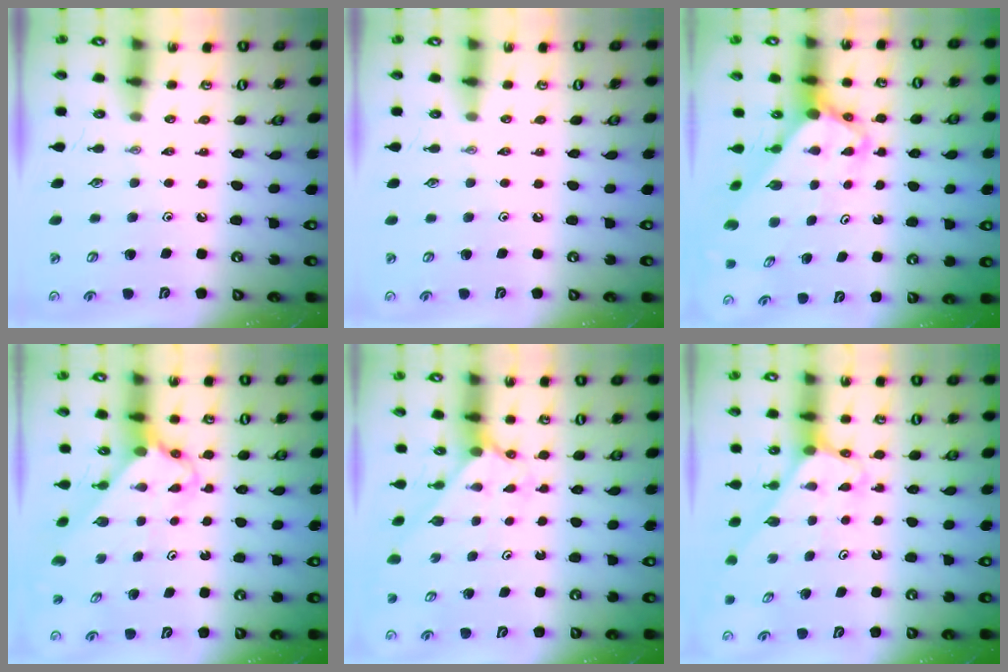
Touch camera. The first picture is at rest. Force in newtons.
{"total": 0.0}
{"total": 4.3, "press": 4.3, "slide": 0.2}
{"total": 2.7, "press": 2.7, "slide": 0.2}
{"total": 2.2, "press": 2.2, "slide": 0.3}
{"total": 3.0, "press": 3.0, "slide": 0.2}